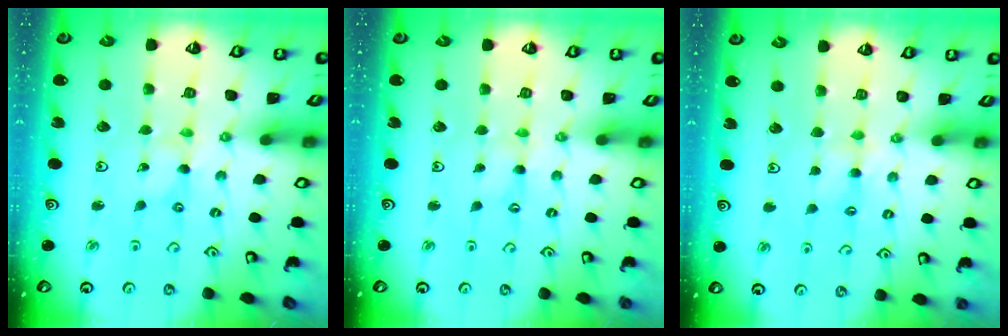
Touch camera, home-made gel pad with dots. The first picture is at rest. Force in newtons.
{"total": 0.5, "press": 0.5, "slide": 0.2}
{"total": 4.5, "press": 4.5, "slide": 0.6}